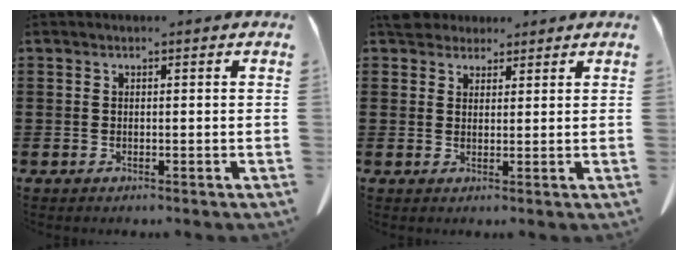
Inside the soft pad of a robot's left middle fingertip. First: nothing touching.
{"total": 4.0, "force": [3.6, 1.6, 0.9], "torque": [-0.022, -0.004, 0.070]}